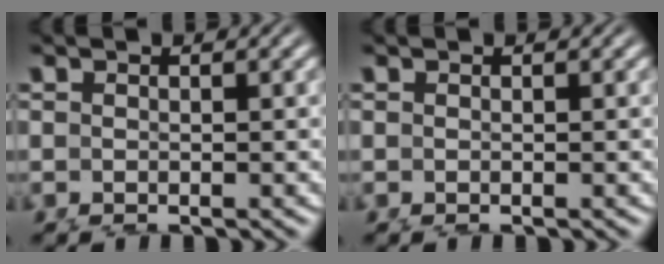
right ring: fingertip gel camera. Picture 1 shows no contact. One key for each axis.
{"total": 0.0}